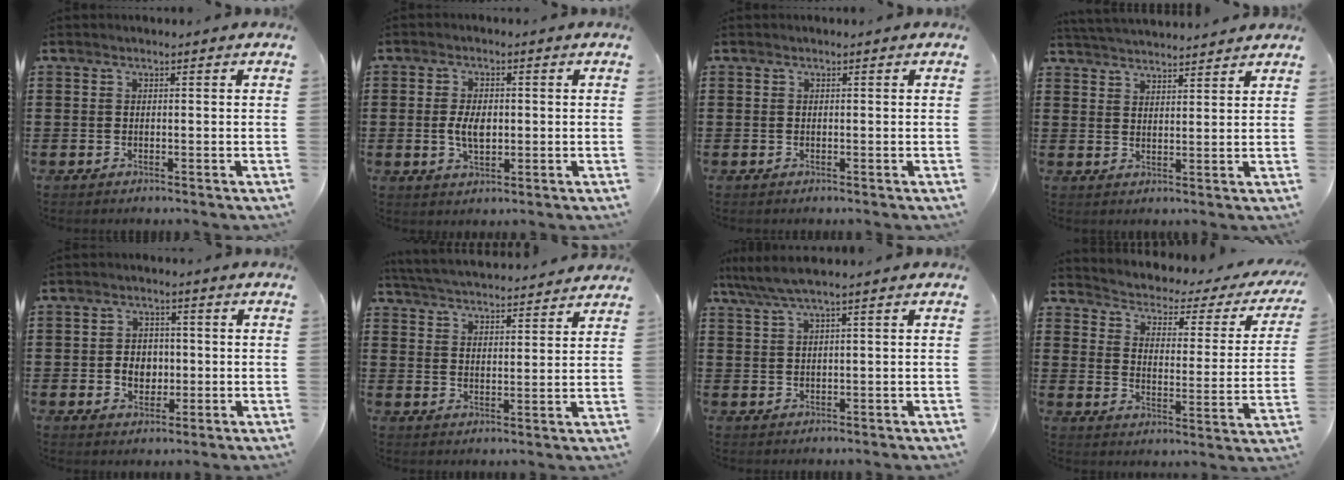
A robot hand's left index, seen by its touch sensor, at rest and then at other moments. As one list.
[{"total": 4.5, "force": [0.0, 2.4, 3.8], "torque": [-0.073, 0.001, -0.004]}, {"total": 0.0}, {"total": 3.4, "force": [3.4, -0.3, 0.1], "torque": [-0.013, -0.012, 0.062]}, {"total": 4.0, "force": [-0.5, 3.2, 2.4], "torque": [-0.045, 0.005, -0.014]}, {"total": 4.4, "force": [4.4, -0.2, 0.5], "torque": [-0.029, -0.029, 0.075]}, {"total": 3.3, "force": [1.9, 0.1, 2.8], "torque": [-0.065, -0.001, 0.031]}, {"total": 1.8, "force": [1.4, 0.7, 0.9], "torque": [-0.031, -0.022, 0.010]}]